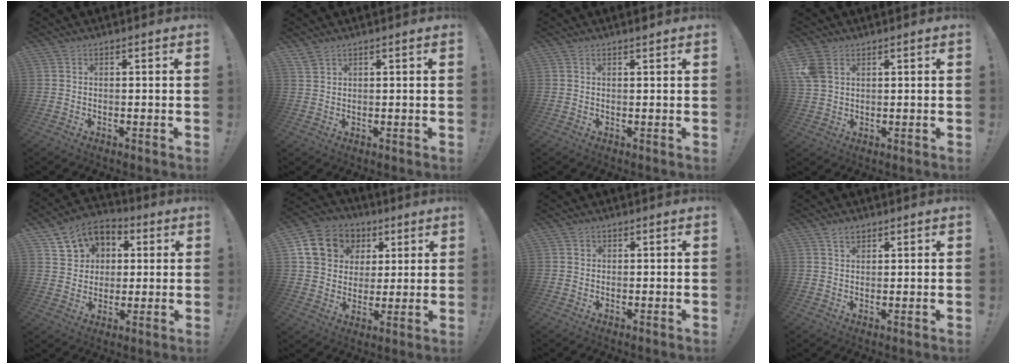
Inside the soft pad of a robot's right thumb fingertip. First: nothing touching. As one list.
[{"total": 2.2, "force": [1.8, 0.7, 1.0], "torque": [-0.027, -0.006, 0.035]}, {"total": 1.0, "force": [0.8, -0.2, 0.6], "torque": [-0.001, -0.004, 0.012]}, {"total": 6.2, "force": [2.6, 4.4, 3.5], "torque": [-0.075, -0.004, 0.052]}, {"total": 10.2, "force": [4.1, 8.9, 3.0], "torque": [-0.044, -0.020, 0.084]}, {"total": 14.6, "force": [5.6, 12.1, 5.9], "torque": [-0.076, -0.020, 0.120]}, {"total": 0.7, "force": [0.4, 0.5, 0.0], "torque": [0.001, -0.001, 0.008]}, {"total": 2.6, "force": [1.9, 1.5, 1.1], "torque": [-0.015, -0.006, 0.034]}]